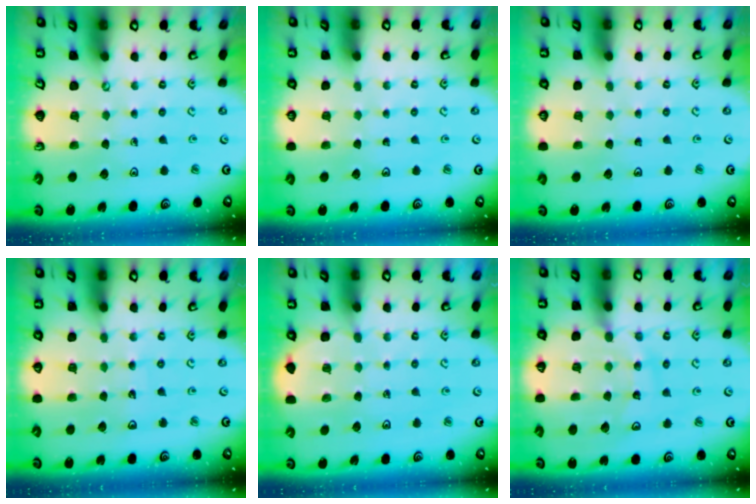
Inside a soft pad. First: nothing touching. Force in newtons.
{"total": 0.0}
{"total": 0.0}
{"total": 3.6, "press": 3.4, "slide": 1.1}
{"total": 5.2, "press": 4.7, "slide": 2.1}
{"total": 11.9, "press": 11.8, "slide": 1.2}